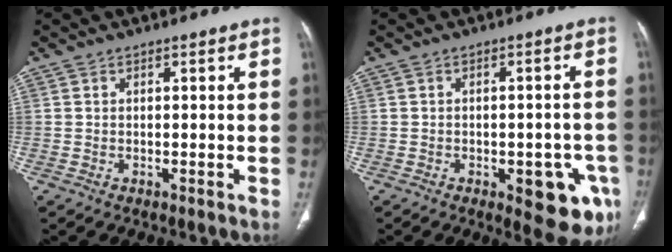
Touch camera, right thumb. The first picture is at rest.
{"total": 10.8, "force": [-4.3, 4.6, 8.7], "torque": [-0.078, 0.009, -0.043]}